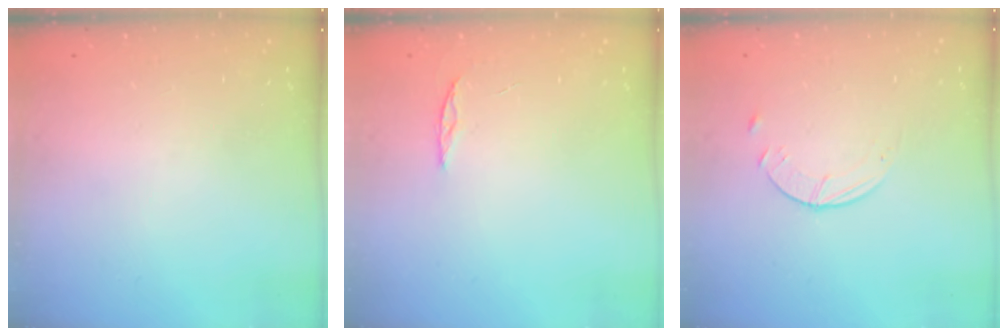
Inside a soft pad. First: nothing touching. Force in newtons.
{"total": 2.4, "press": 2.4, "slide": 0.2}
{"total": 2.6, "press": 2.5, "slide": 0.3}